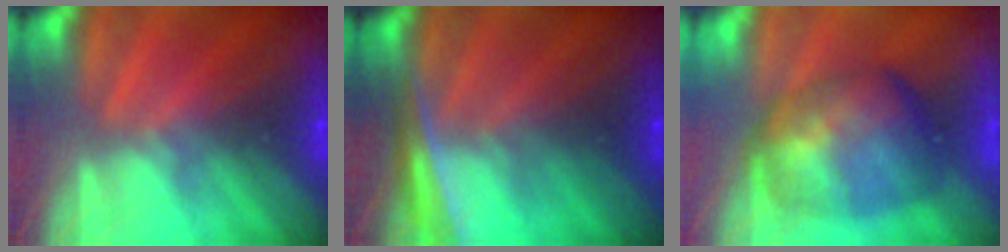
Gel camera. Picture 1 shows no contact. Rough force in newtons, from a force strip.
{"total": 2.9}
{"total": 6.1}